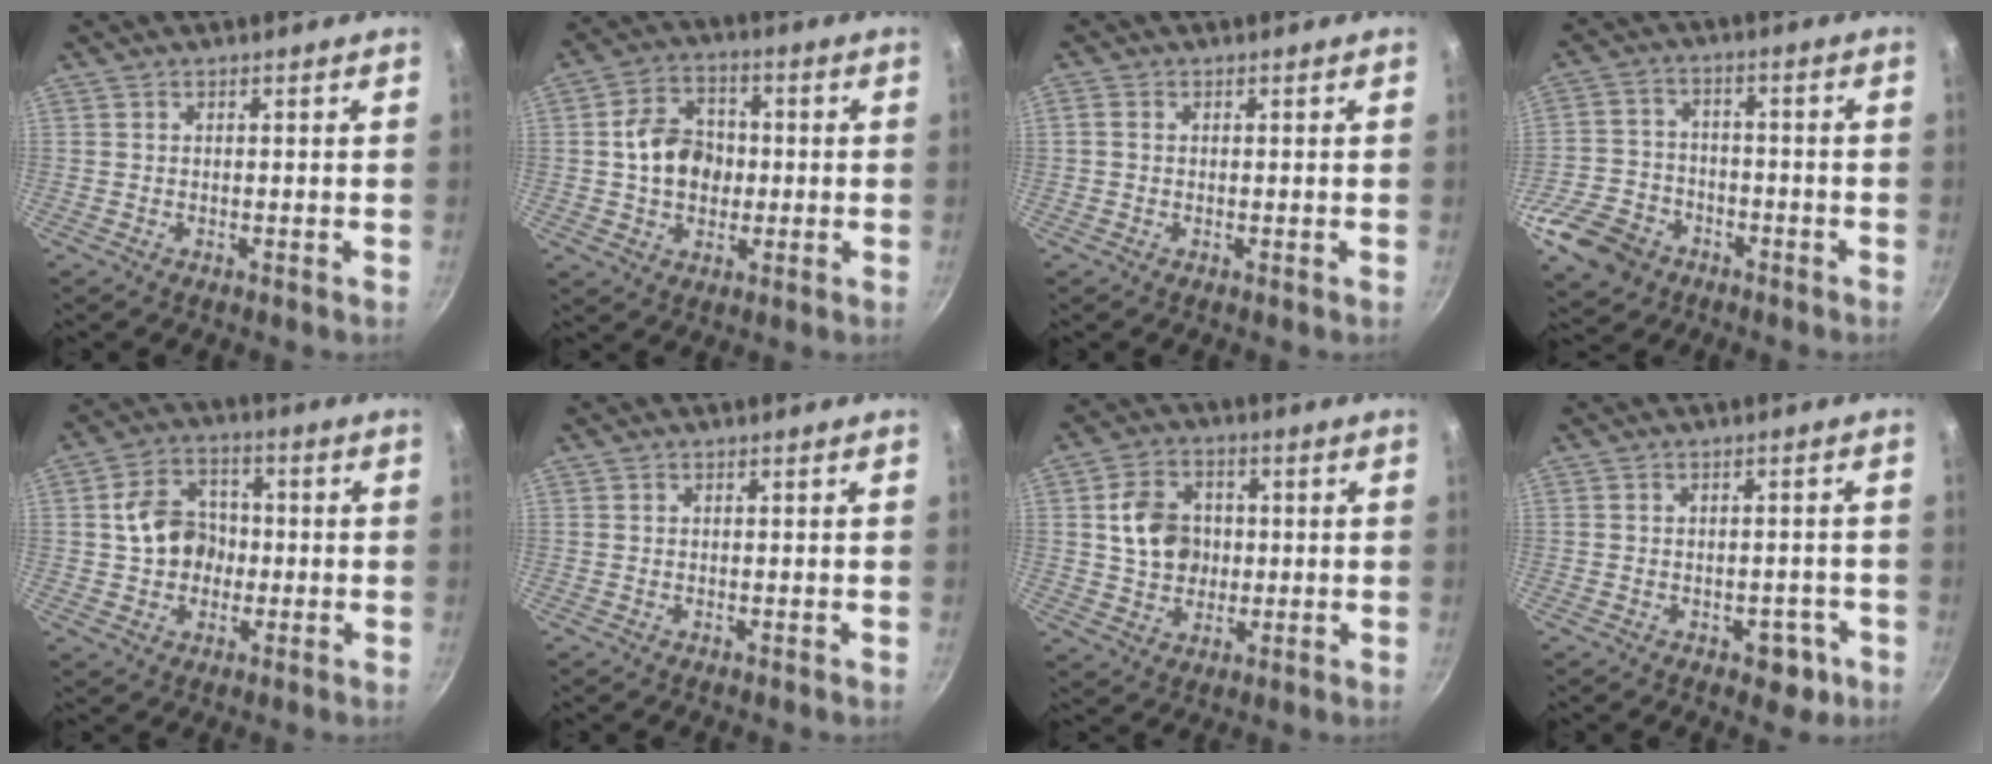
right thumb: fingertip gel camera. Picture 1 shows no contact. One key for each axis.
{"total": 10.6, "fx": 0.0, "fy": 8.3, "fz": 6.6, "tx": -0.086, "ty": 0.017, "tz": -0.007}
{"total": 1.3, "fx": 0.1, "fy": 1.1, "fz": 0.7, "tx": -0.014, "ty": 0.005, "tz": -0.002}
{"total": 12.0, "fx": -6.0, "fy": 8.9, "fz": 5.4, "tx": -0.096, "ty": 0.040, "tz": -0.108}
{"total": 9.9, "fx": -0.3, "fy": 8.1, "fz": 5.7, "tx": -0.070, "ty": 0.024, "tz": -0.011}
{"total": 0.0}
{"total": 10.0, "fx": 1.0, "fy": 8.2, "fz": 5.6, "tx": -0.072, "ty": 0.010, "tz": 0.016}
{"total": 4.6, "fx": -2.0, "fy": 3.0, "fz": 2.9, "tx": -0.010, "ty": 0.021, "tz": -0.011}